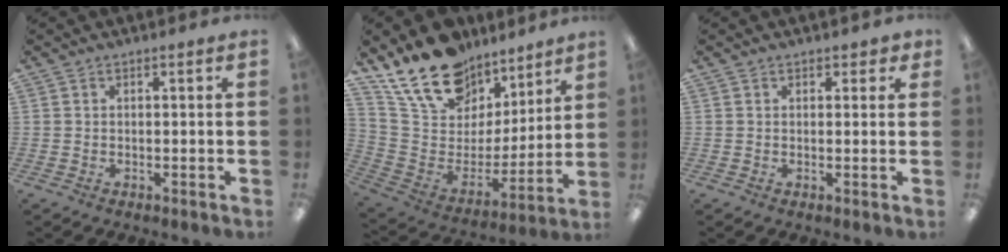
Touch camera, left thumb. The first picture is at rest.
{"total": 18.8, "force": [14.9, 9.7, 6.1], "torque": [-0.131, -0.105, 0.274]}
{"total": 1.5, "force": [1.1, 1.0, 0.5], "torque": [-0.001, 0.001, 0.017]}